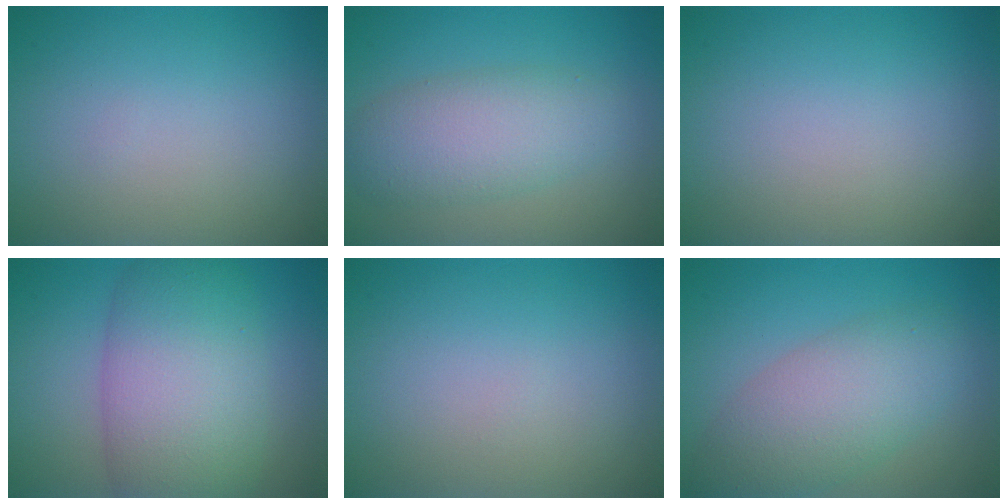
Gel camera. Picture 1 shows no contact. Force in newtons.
{"total": 4.9, "press": 4.9, "slide": 0.4}
{"total": 0.0}
{"total": 9.9, "press": 9.9, "slide": 0.3}
{"total": 0.0}
{"total": 6.0, "press": 6.0, "slide": 0.2}